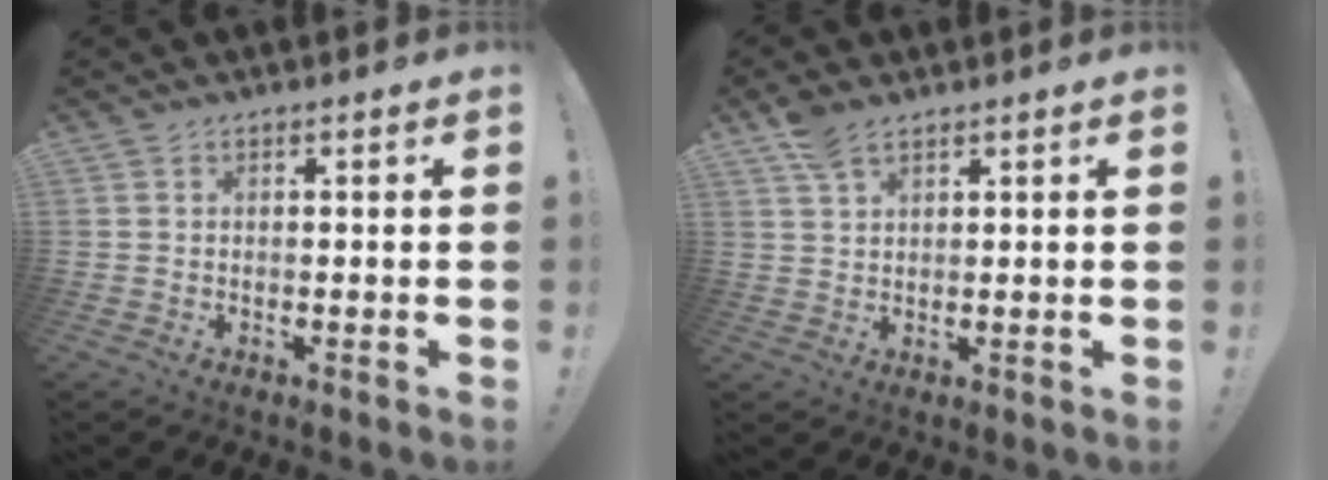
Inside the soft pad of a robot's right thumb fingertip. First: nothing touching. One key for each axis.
{"total": 5.7, "fx": 4.0, "fy": 2.4, "fz": 3.3, "tx": -0.055, "ty": -0.017, "tz": 0.076}